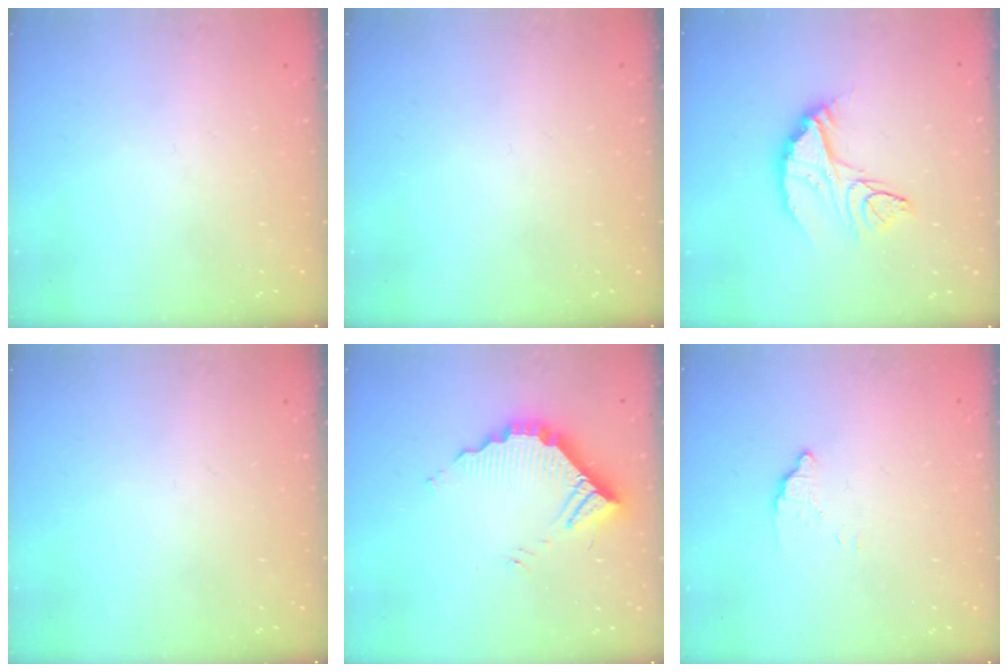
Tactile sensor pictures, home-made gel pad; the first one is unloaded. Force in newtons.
{"total": 0.0}
{"total": 12.0, "press": 11.9, "slide": 1.0}
{"total": 0.0}
{"total": 10.1, "press": 10.1, "slide": 0.4}
{"total": 2.4, "press": 2.4, "slide": 0.0}